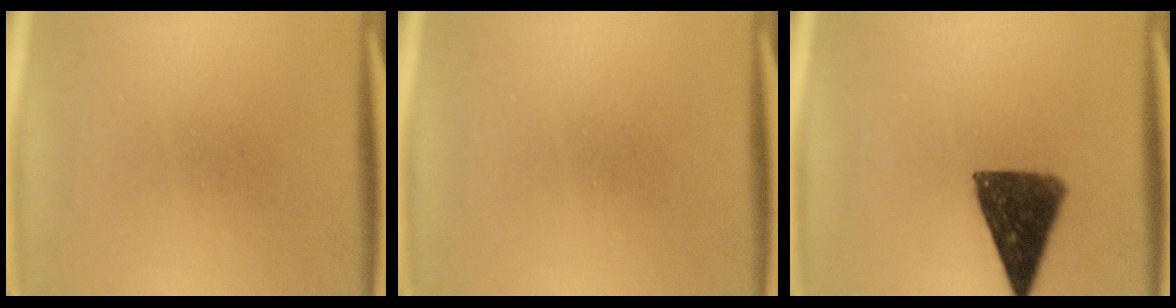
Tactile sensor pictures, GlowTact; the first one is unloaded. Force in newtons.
{"total": 0.0}
{"total": 11.7}